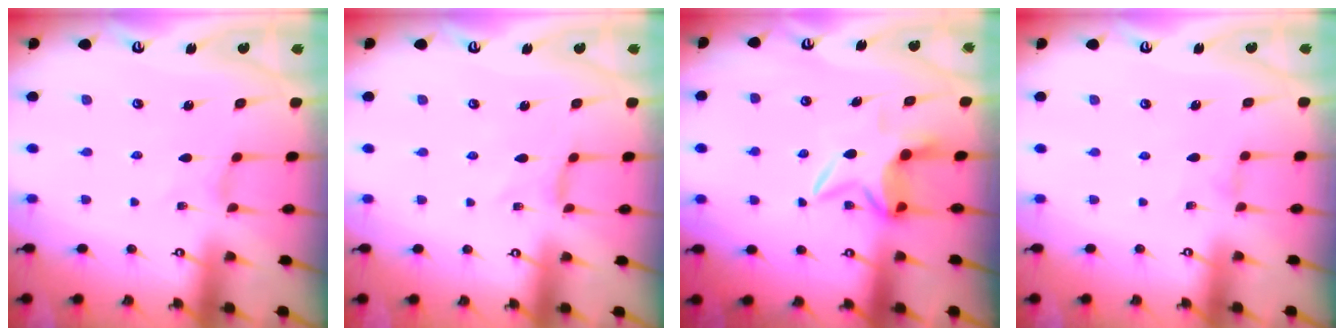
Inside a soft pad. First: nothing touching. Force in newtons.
{"total": 0.0}
{"total": 7.6, "press": 7.5, "slide": 1.0}
{"total": 0.0}